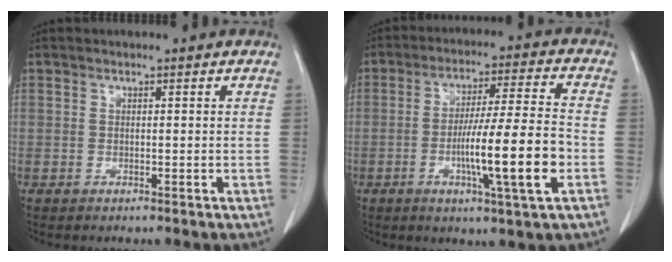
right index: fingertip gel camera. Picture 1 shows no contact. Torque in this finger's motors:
{"motor_torque": [1.89, -0.25, 0.93, 0.21]}